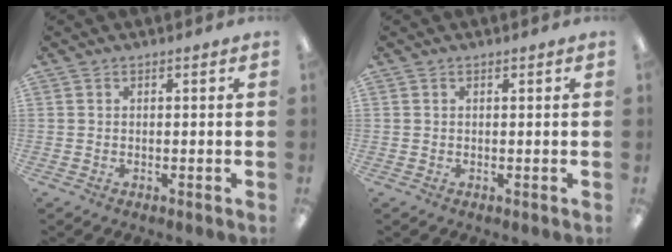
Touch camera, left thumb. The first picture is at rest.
{"total": 0.0}